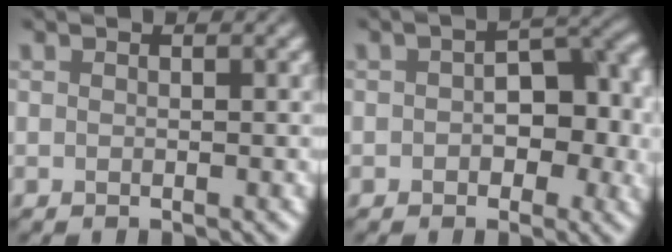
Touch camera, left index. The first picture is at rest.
{"total": 5.9, "force": [-0.3, 3.7, 4.6], "torque": [-0.046, 0.000, -0.005]}